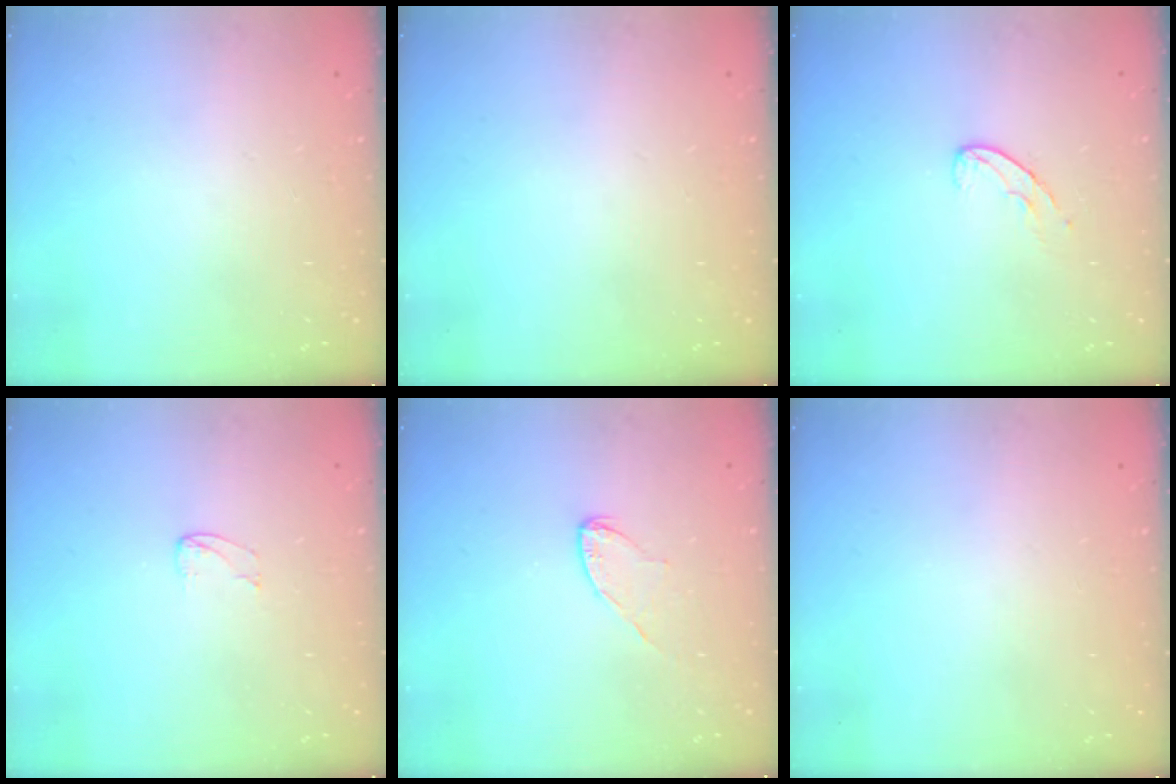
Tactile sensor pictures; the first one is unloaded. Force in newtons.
{"total": 0.0}
{"total": 5.8, "press": 5.8, "slide": 0.4}
{"total": 2.9, "press": 2.9, "slide": 0.2}
{"total": 5.9, "press": 5.9, "slide": 0.5}
{"total": 0.0}